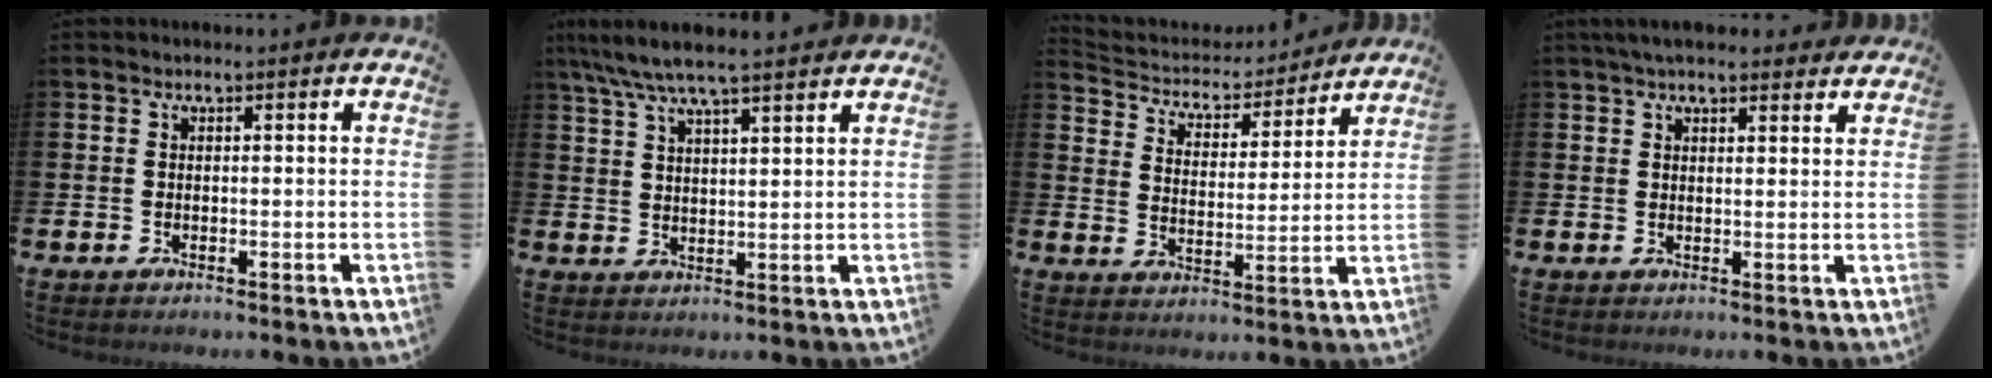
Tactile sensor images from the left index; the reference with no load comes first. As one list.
[{"total": 6.4, "force": [5.8, 0.7, 2.7], "torque": [-0.070, -0.017, 0.104]}, {"total": 4.9, "force": [4.5, 1.8, 0.5], "torque": [-0.040, -0.041, 0.072]}, {"total": 3.9, "force": [3.5, 0.9, 1.3], "torque": [-0.027, -0.008, 0.063]}]